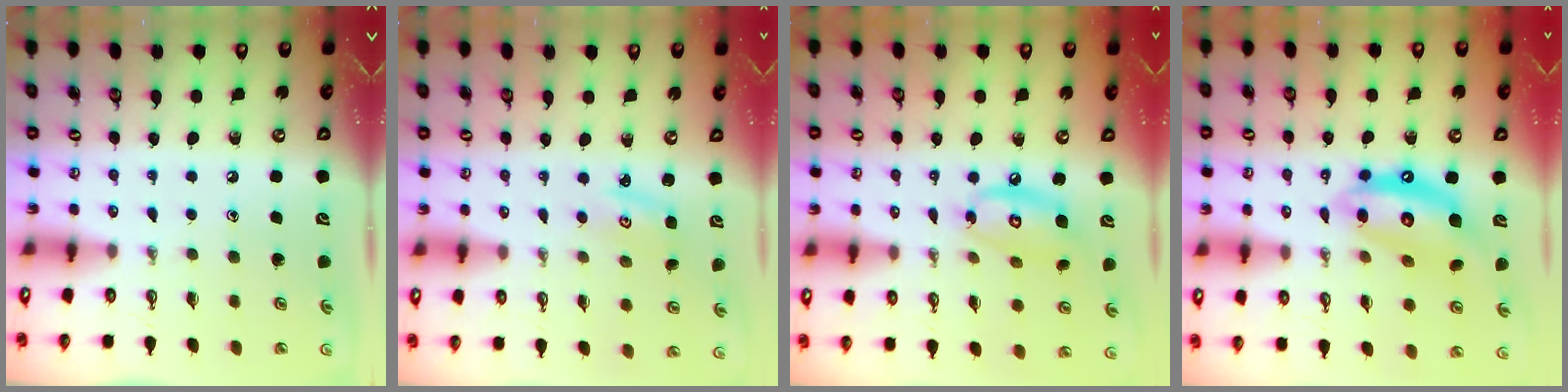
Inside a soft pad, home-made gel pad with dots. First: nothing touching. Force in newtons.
{"total": 2.8, "press": 2.8, "slide": 0.3}
{"total": 11.4, "press": 11.3, "slide": 0.8}
{"total": 13.6, "press": 13.5, "slide": 1.5}